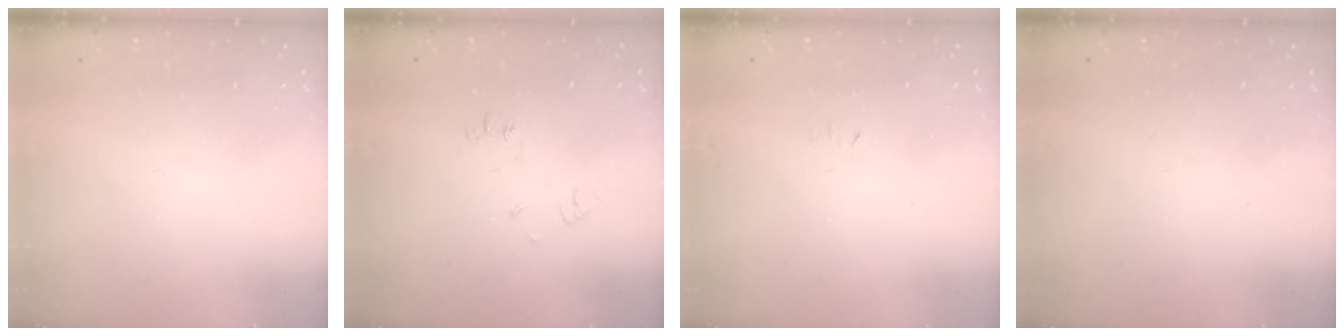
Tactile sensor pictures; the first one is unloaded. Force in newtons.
{"total": 4.9, "press": 4.8, "slide": 0.7}
{"total": 2.4, "press": 2.4, "slide": 0.4}
{"total": 2.1, "press": 2.0, "slide": 0.4}